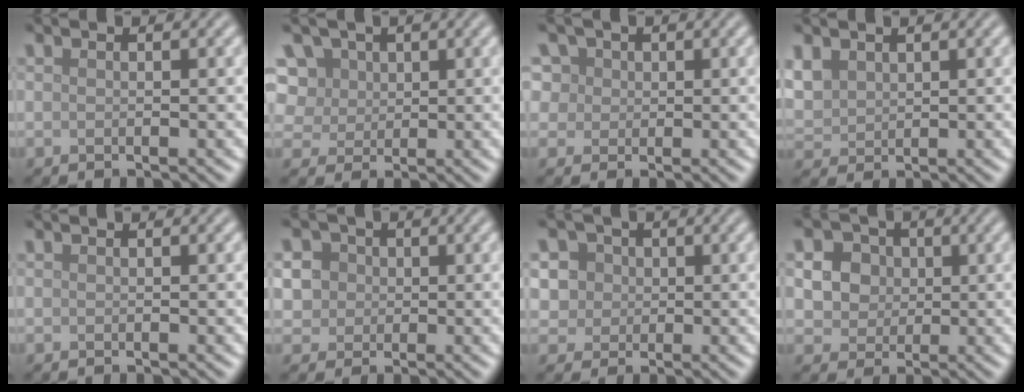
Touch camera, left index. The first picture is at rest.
{"total": 8.3, "force": [3.9, 6.4, 3.6], "torque": [-0.072, 0.027, 0.047]}
{"total": 6.4, "force": [3.1, 4.9, 2.7], "torque": [-0.053, 0.020, 0.031]}
{"total": 2.8, "force": [1.5, 2.0, 1.2], "torque": [-0.038, 0.004, 0.033]}
{"total": 0.0}
{"total": 6.6, "force": [1.8, 5.8, 2.7], "torque": [-0.053, 0.029, 0.011]}
{"total": 5.2, "force": [1.9, 4.4, 2.0], "torque": [-0.030, 0.021, 0.016]}
{"total": 5.1, "force": [1.4, 4.4, 2.2], "torque": [-0.043, 0.014, 0.020]}